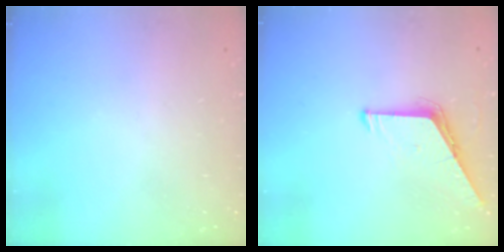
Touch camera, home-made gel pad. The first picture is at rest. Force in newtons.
{"total": 6.5, "press": 6.4, "slide": 0.5}